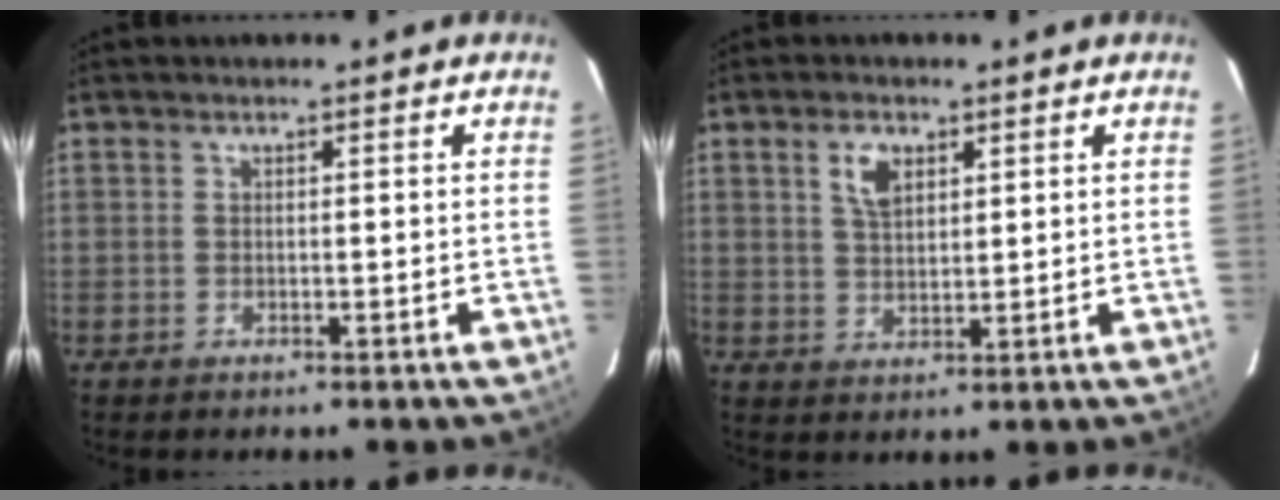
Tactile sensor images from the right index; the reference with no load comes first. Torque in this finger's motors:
{"motor_torque": [0.11, 0.07, 0.18, 0.06]}